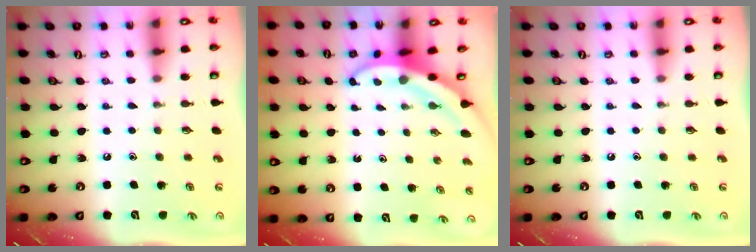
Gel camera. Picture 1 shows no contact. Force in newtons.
{"total": 4.0, "press": 3.9, "slide": 0.5}
{"total": 0.0}